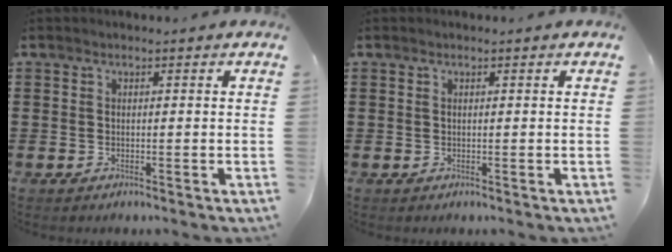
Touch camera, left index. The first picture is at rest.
{"total": 0.0}